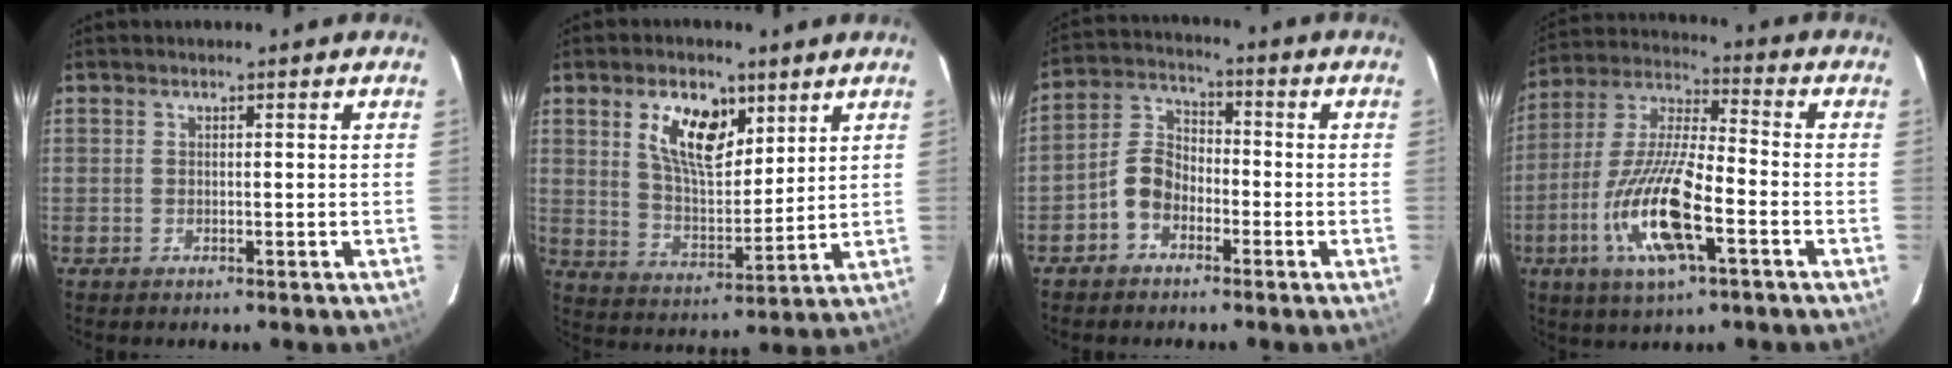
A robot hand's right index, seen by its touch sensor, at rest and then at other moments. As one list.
[{"total": 11.4, "force": [5.6, 5.7, 8.1], "torque": [-0.146, 0.008, 0.107]}, {"total": 6.5, "force": [-3.4, 4.4, 3.2], "torque": [-0.071, 0.023, -0.071]}, {"total": 16.4, "force": [-6.3, 4.3, 14.5], "torque": [-0.303, -0.016, -0.126]}]